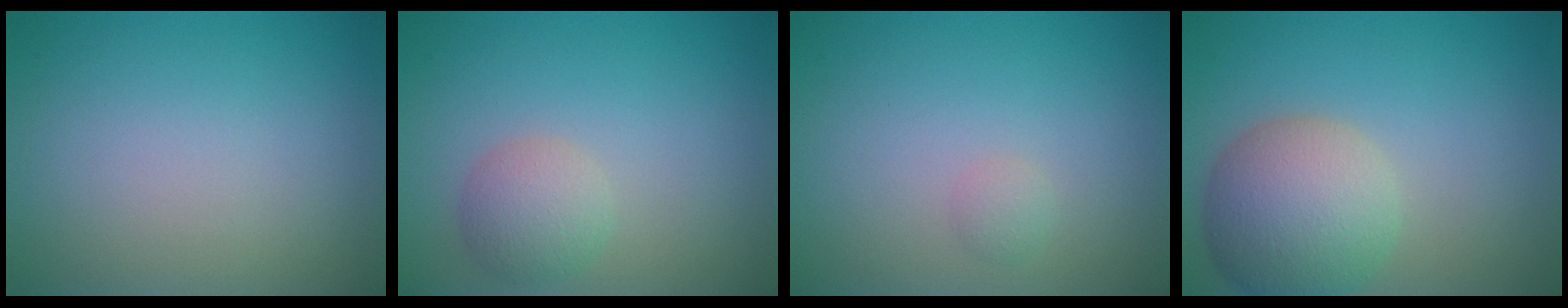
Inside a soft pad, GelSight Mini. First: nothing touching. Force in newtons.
{"total": 2.7, "press": 2.7, "slide": 0.1}
{"total": 0.8, "press": 0.8, "slide": 0.0}
{"total": 7.0, "press": 7.0, "slide": 0.3}